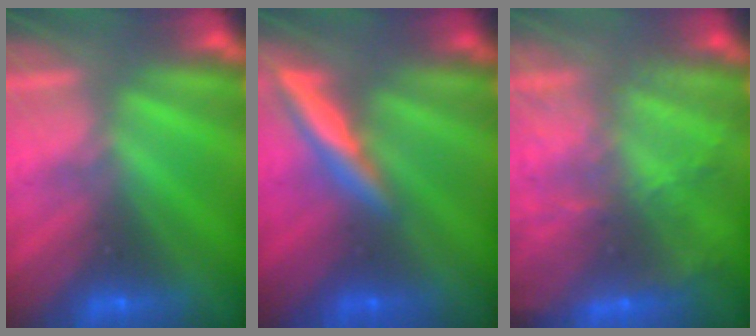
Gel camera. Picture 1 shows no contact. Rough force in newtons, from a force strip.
{"total": 2.4}
{"total": 9.1}